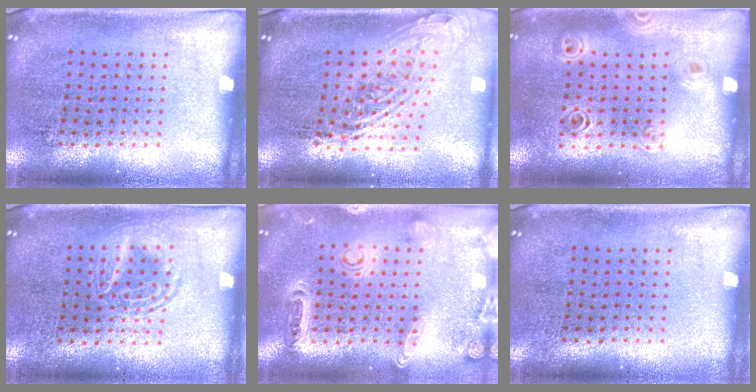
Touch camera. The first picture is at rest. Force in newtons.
{"total": 2.1, "press": 1.5, "slide": 1.4}
{"total": 1.1, "press": 1.1, "slide": 0.2}
{"total": 1.3, "press": 1.2, "slide": 0.2}
{"total": 1.4, "press": 1.4, "slide": 0.3}
{"total": 0.0}